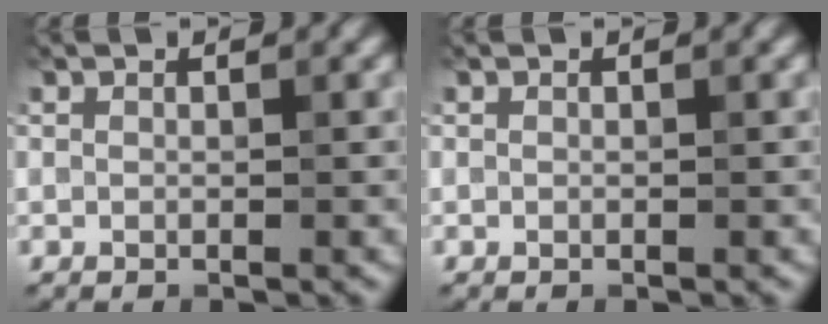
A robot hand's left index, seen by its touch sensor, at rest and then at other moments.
{"total": 0.0}